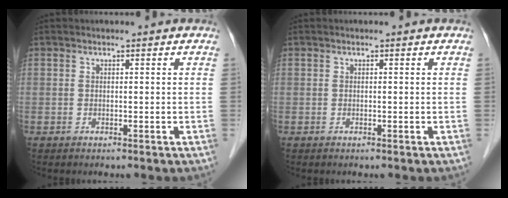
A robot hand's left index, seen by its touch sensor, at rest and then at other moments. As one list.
[{"total": 0.0}]